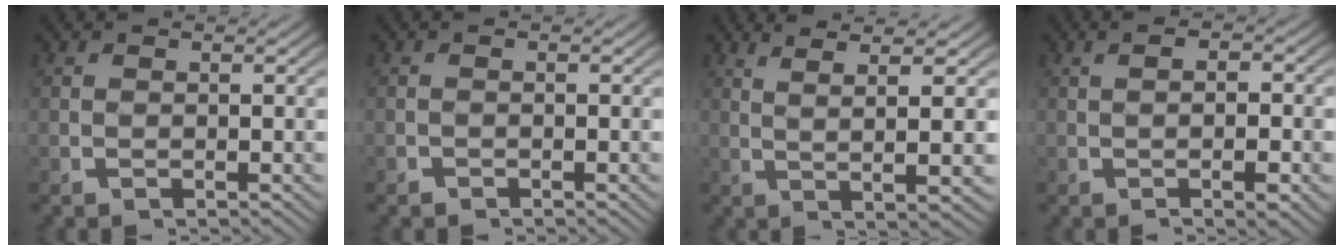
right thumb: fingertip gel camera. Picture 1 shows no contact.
{"total": 0.6, "force": [-0.6, 0.1, 0.0], "torque": [0.002, -0.004, -0.012]}
{"total": 5.0, "force": [2.7, 0.1, 4.2], "torque": [-0.070, 0.008, 0.047]}
{"total": 2.8, "force": [-0.4, 1.3, 2.4], "torque": [-0.031, 0.004, -0.011]}